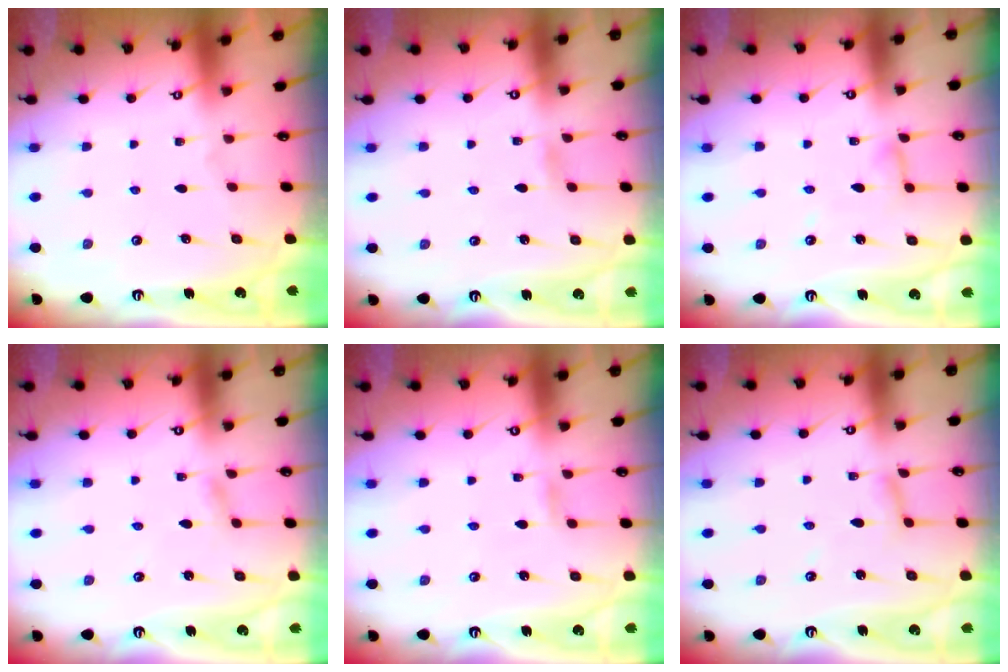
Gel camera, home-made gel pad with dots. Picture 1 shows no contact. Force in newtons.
{"total": 1.2, "press": 1.1, "slide": 0.2}
{"total": 4.2, "press": 4.2, "slide": 0.2}
{"total": 1.4, "press": 1.4, "slide": 0.1}
{"total": 3.2, "press": 3.2, "slide": 0.3}
{"total": 3.8, "press": 3.7, "slide": 0.3}